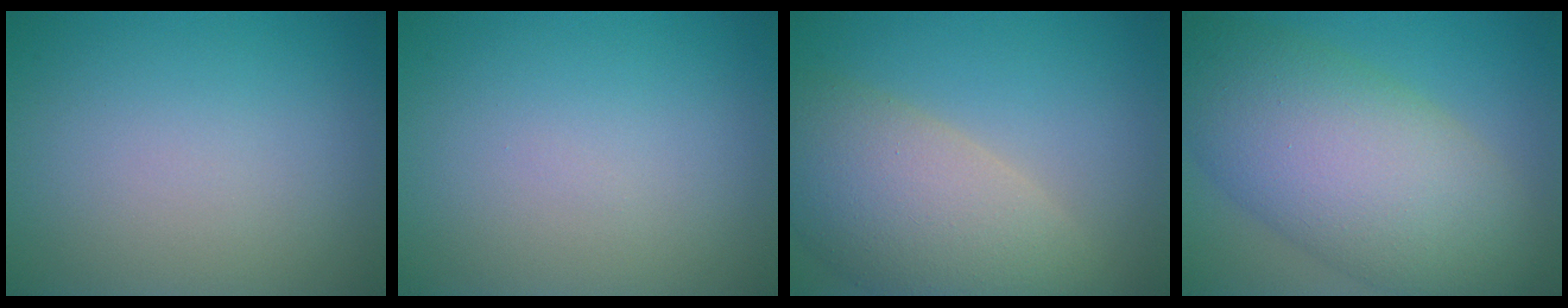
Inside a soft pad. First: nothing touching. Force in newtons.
{"total": 0.0}
{"total": 8.8, "press": 8.7, "slide": 1.0}
{"total": 11.4, "press": 11.4, "slide": 0.5}